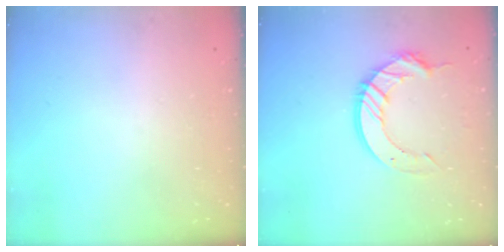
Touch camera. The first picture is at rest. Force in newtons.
{"total": 12.2, "press": 12.1, "slide": 1.1}